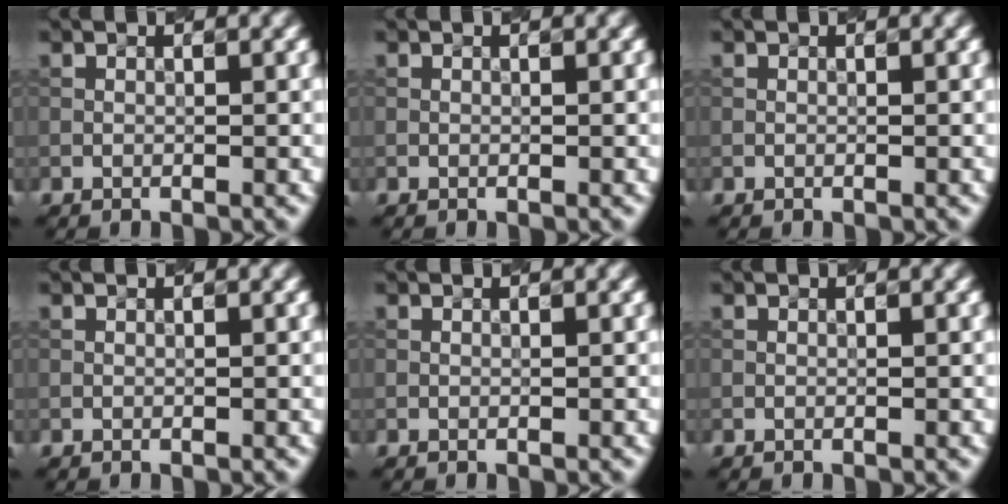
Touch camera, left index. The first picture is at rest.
{"total": 0.0}
{"total": 0.0}
{"total": 0.0}
{"total": 0.0}
{"total": 0.0}